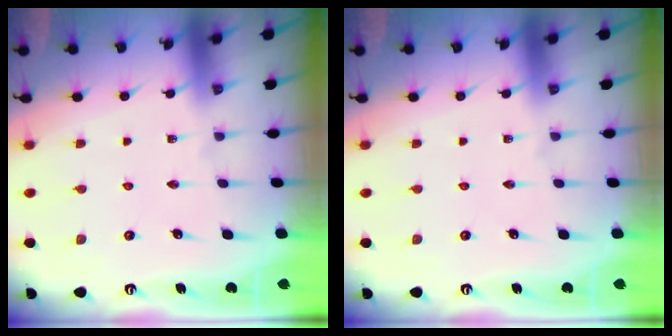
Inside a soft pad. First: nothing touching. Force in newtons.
{"total": 0.0}